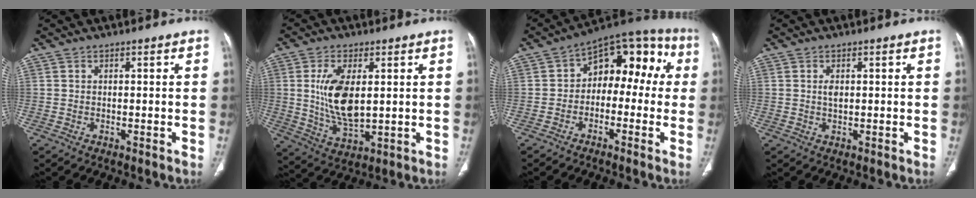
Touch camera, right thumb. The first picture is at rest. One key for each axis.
{"total": 11.6, "fx": 1.8, "fy": 5.6, "fz": 10.0, "tx": -0.192, "ty": -0.019, "tz": 0.044}
{"total": 13.6, "fx": 0.4, "fy": 8.7, "fz": 10.4, "tx": -0.082, "ty": 0.059, "tz": -0.011}
{"total": 1.8, "fx": 0.4, "fy": 0.9, "fz": 1.5, "tx": -0.027, "ty": -0.002, "tz": 0.009}